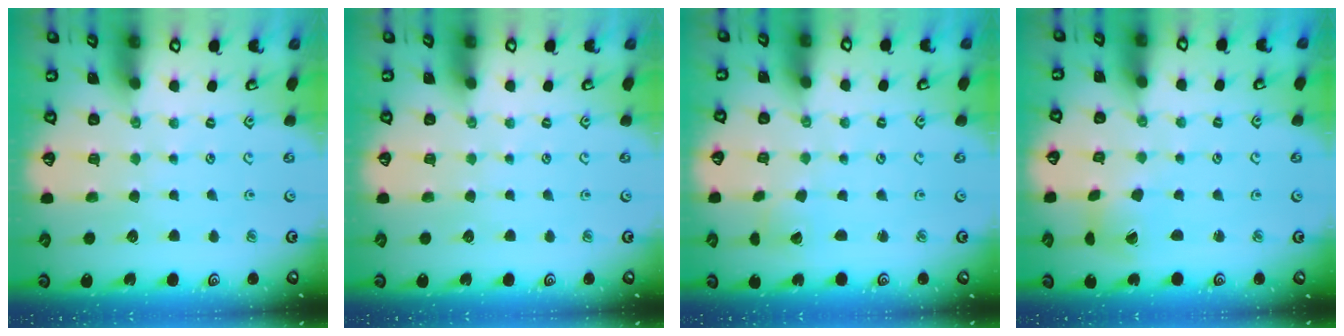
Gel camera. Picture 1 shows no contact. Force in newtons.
{"total": 0.0}
{"total": 2.4, "press": 2.4, "slide": 0.1}
{"total": 2.9, "press": 2.9, "slide": 0.4}